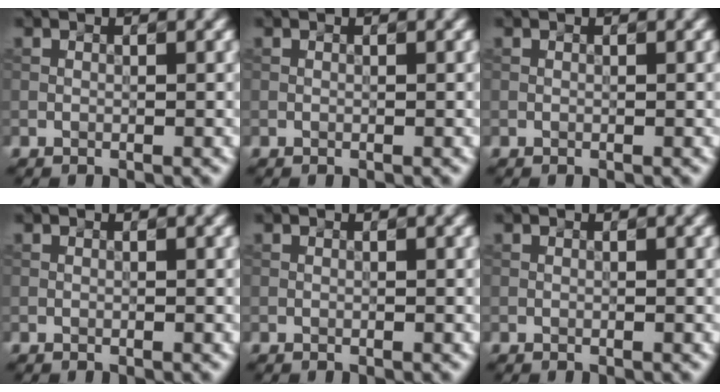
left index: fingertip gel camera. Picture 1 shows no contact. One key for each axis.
{"total": 0.0}
{"total": 0.0}
{"total": 0.0}
{"total": 0.0}
{"total": 0.0}